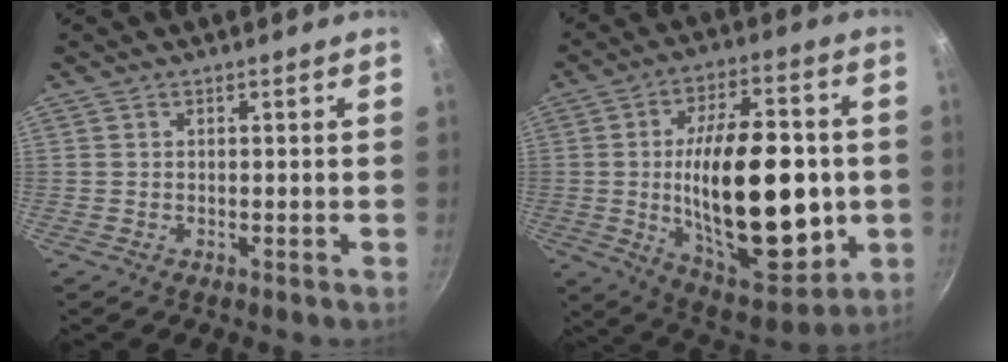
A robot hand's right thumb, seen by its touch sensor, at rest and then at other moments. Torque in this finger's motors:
{"motor_torque": [1.05, 3.96, 2.74, -0.03, 0.25]}